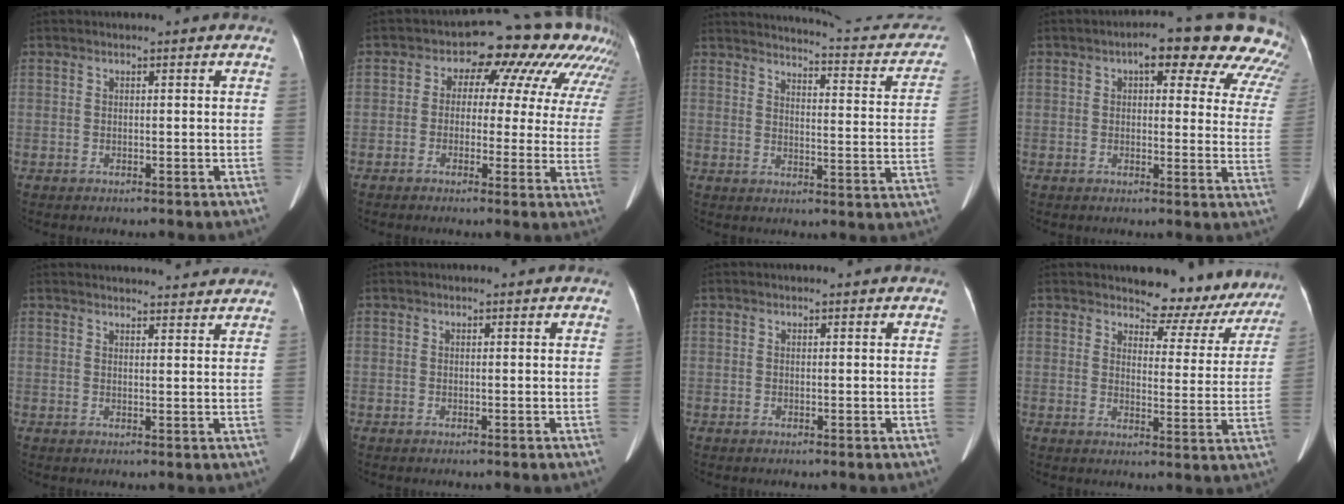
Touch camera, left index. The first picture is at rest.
{"total": 14.2, "force": [7.1, 7.3, 9.9], "torque": [-0.118, 0.052, 0.063]}
{"total": 19.1, "force": [16.9, 4.3, 7.7], "torque": [-0.081, -0.021, 0.183]}
{"total": 16.4, "force": [11.7, 5.5, 10.1], "torque": [-0.103, 0.021, 0.120]}
{"total": 11.1, "force": [10.6, 1.8, 2.7], "torque": [-0.022, 0.015, 0.119]}
{"total": 0.9, "force": [0.8, 0.2, 0.2], "torque": [-0.010, 0.006, 0.009]}
{"total": 1.3, "force": [1.2, 0.3, 0.3], "torque": [-0.011, 0.008, 0.013]}
{"total": 10.9, "force": [10.1, 3.5, 2.0], "torque": [-0.003, -0.026, 0.101]}